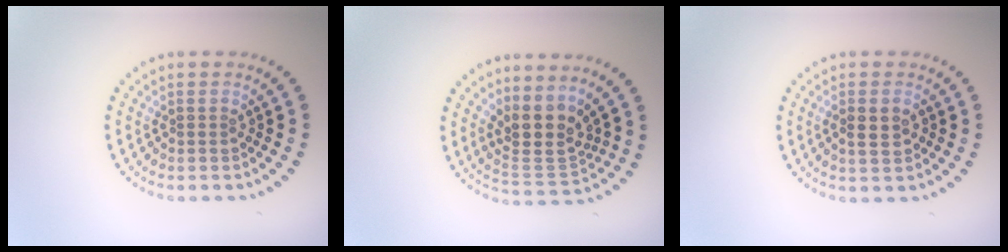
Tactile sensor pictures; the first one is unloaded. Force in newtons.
{"total": 3.9, "press": 3.0, "slide": 2.5}
{"total": 2.1, "press": 2.1, "slide": 0.3}